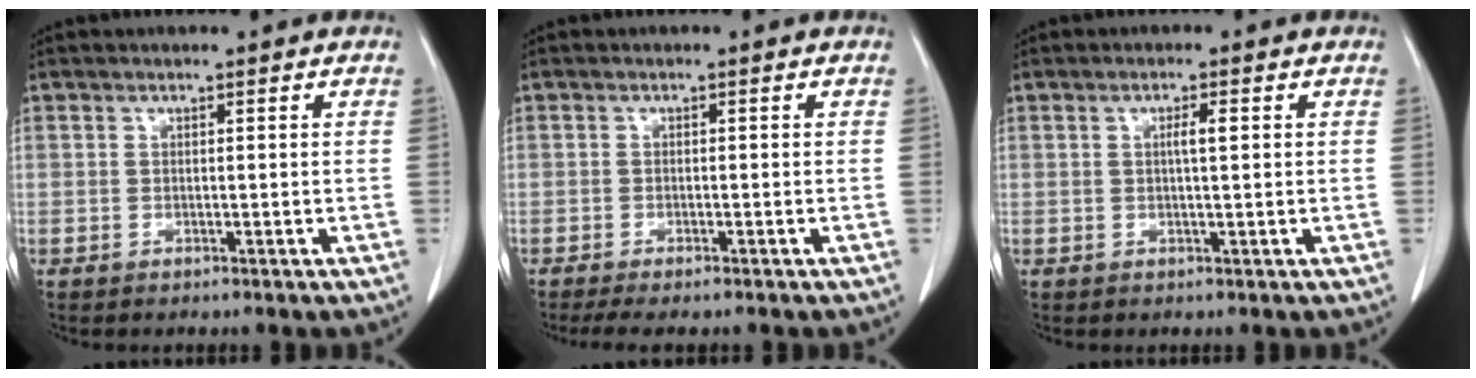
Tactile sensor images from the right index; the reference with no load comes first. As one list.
[{"total": 4.8, "force": [-3.9, 0.8, 2.6], "torque": [-0.031, -0.010, -0.057]}, {"total": 1.9, "force": [0.4, 0.1, 1.8], "torque": [-0.033, 0.003, 0.005]}]